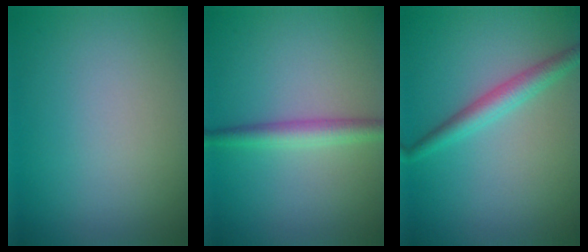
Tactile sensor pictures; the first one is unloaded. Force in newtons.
{"total": 2.5, "press": 2.5, "slide": 0.0}
{"total": 2.6, "press": 2.6, "slide": 0.0}